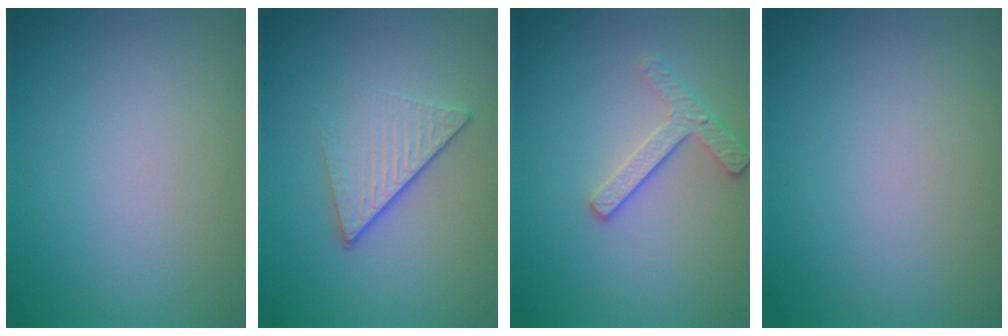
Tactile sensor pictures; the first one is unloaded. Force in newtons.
{"total": 4.2, "press": 2.7, "slide": 3.2}
{"total": 2.5, "press": 2.2, "slide": 1.1}
{"total": 0.0}